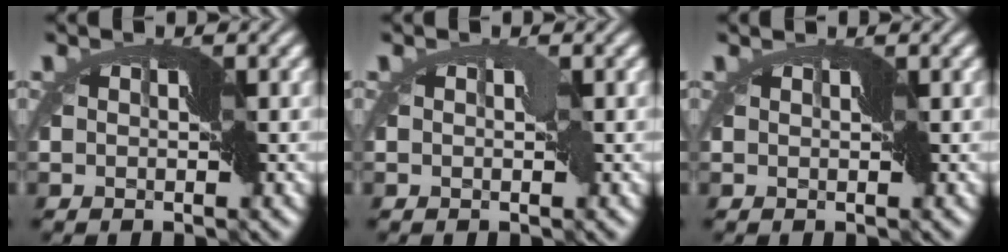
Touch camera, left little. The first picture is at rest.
{"total": 0.7, "force": [0.0, 0.5, 0.5], "torque": [-0.001, 0.002, -0.001]}
{"total": 0.8, "force": [0.4, 0.5, 0.4], "torque": [-0.007, 0.008, 0.011]}